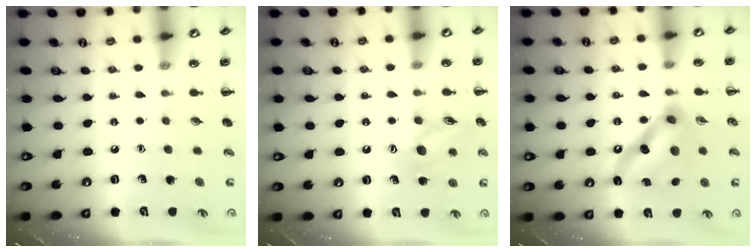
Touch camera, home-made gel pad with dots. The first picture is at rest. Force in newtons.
{"total": 11.2, "press": 11.1, "slide": 1.7}
{"total": 13.1, "press": 13.0, "slide": 1.4}